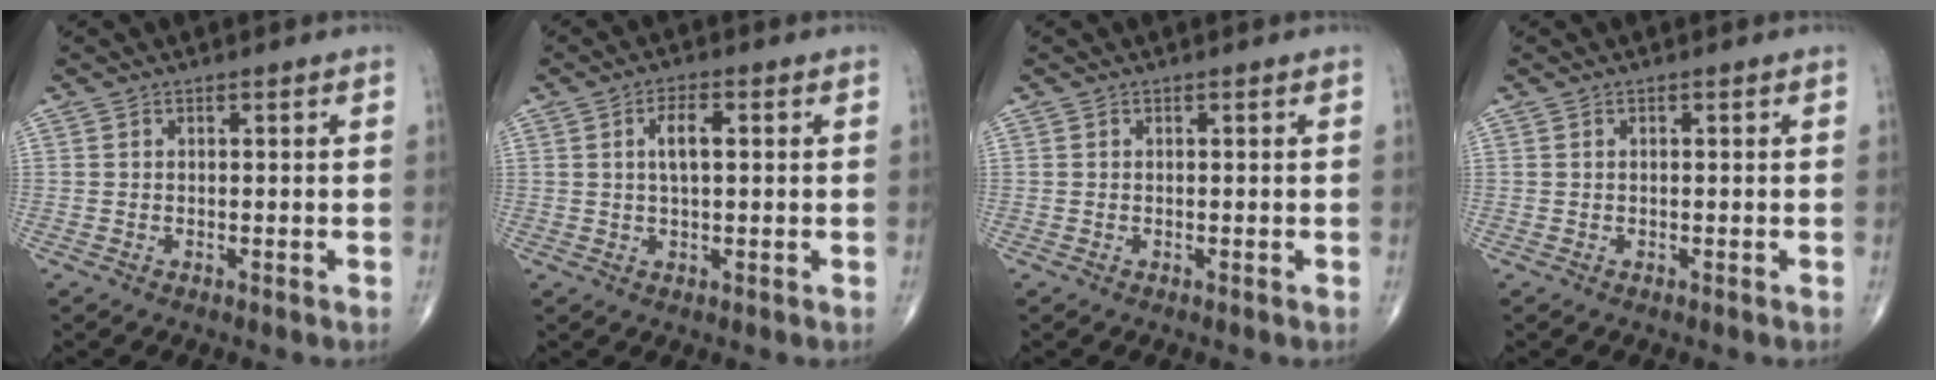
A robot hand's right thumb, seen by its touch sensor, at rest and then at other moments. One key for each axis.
{"total": 4.4, "fx": 0.9, "fy": 1.8, "fz": 3.9, "tx": -0.068, "ty": 0.004, "tz": 0.014}
{"total": 0.0}
{"total": 0.0}